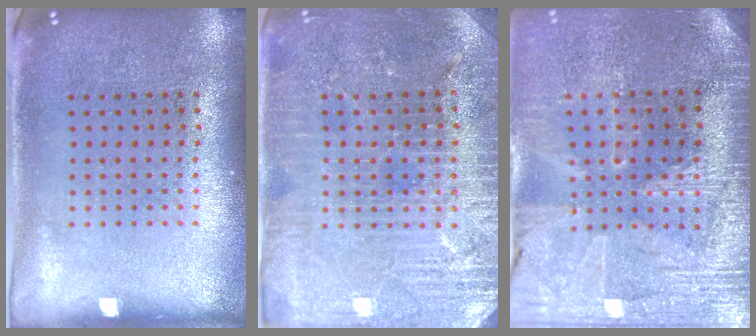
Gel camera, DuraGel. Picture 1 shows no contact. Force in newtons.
{"total": 4.1, "press": 3.9, "slide": 1.2}
{"total": 3.5, "press": 3.3, "slide": 1.2}